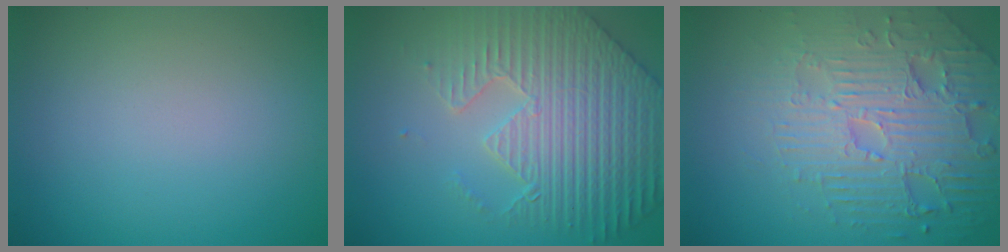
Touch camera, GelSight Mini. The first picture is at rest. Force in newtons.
{"total": 7.1, "press": 5.8, "slide": 4.0}
{"total": 6.9, "press": 5.3, "slide": 4.4}